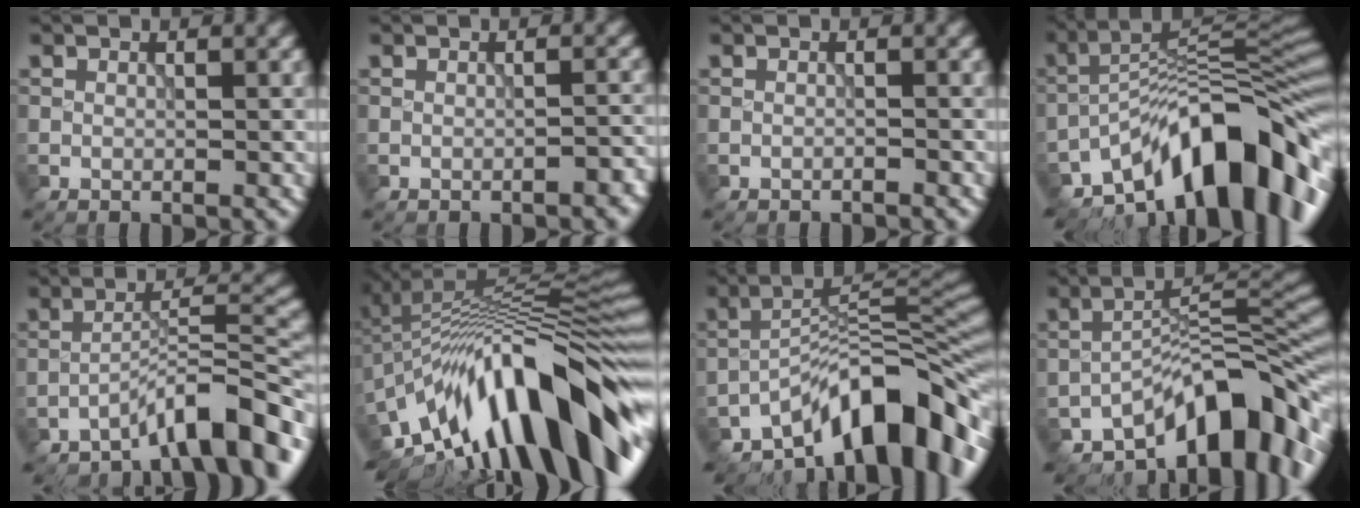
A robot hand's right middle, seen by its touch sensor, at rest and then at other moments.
{"total": 1.6, "force": [-0.9, 0.5, 1.1], "torque": [-0.012, 0.004, -0.013]}
{"total": 0.5, "force": [-0.5, 0.0, 0.1], "torque": [0.000, 0.002, -0.012]}
{"total": 14.0, "force": [-8.1, 5.1, 10.2], "torque": [-0.146, 0.021, -0.145]}
{"total": 7.1, "force": [-5.2, 1.5, 4.7], "torque": [-0.068, 0.015, -0.087]}
{"total": 16.6, "force": [-5.8, 6.0, 14.4], "torque": [-0.205, 0.034, -0.115]}
{"total": 12.6, "force": [-8.1, 4.4, 8.5], "torque": [-0.111, 0.018, -0.148]}
{"total": 11.6, "force": [-7.3, 4.3, 7.9], "torque": [-0.093, 0.010, -0.136]}